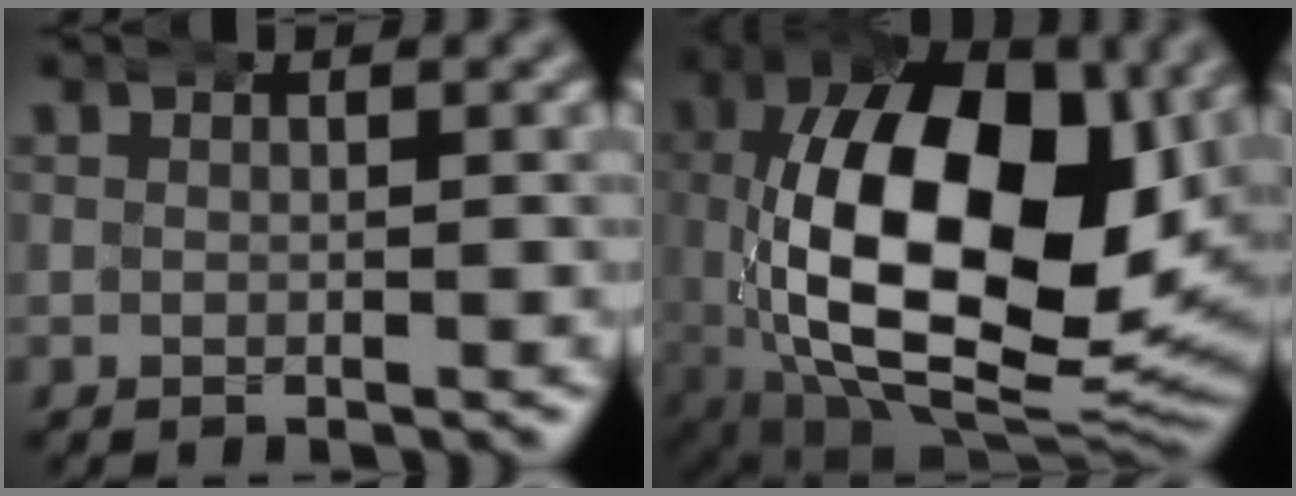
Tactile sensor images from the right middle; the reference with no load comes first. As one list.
[{"total": 21.1, "force": [-1.2, 12.4, 17.0], "torque": [-0.299, -0.057, 0.006]}]